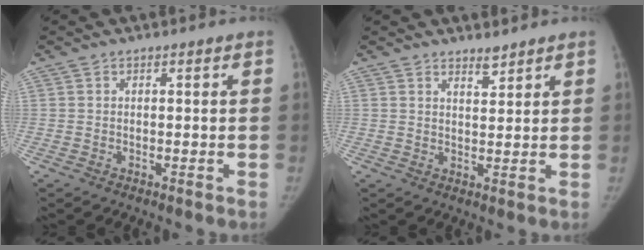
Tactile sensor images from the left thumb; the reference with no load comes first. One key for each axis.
{"total": 2.3, "fx": 2.2, "fy": 0.5, "fz": 0.6, "tx": 0.000, "ty": -0.024, "tz": 0.036}